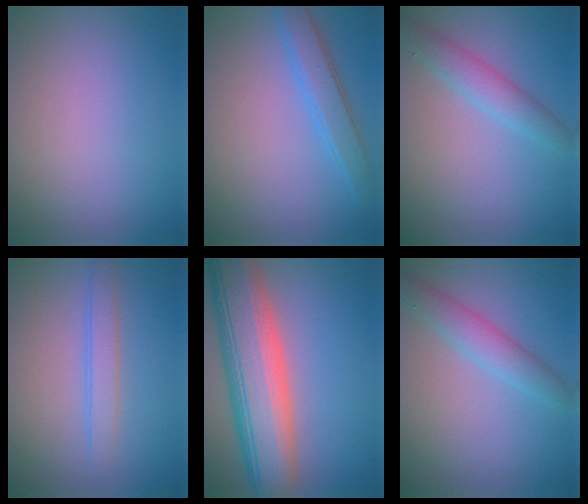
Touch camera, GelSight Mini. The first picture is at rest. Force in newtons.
{"total": 3.0, "press": 3.0, "slide": 0.0}
{"total": 2.8, "press": 2.8, "slide": 0.1}
{"total": 1.9, "press": 1.9, "slide": 0.2}
{"total": 11.5, "press": 11.4, "slide": 1.0}
{"total": 2.9, "press": 2.9, "slide": 0.1}